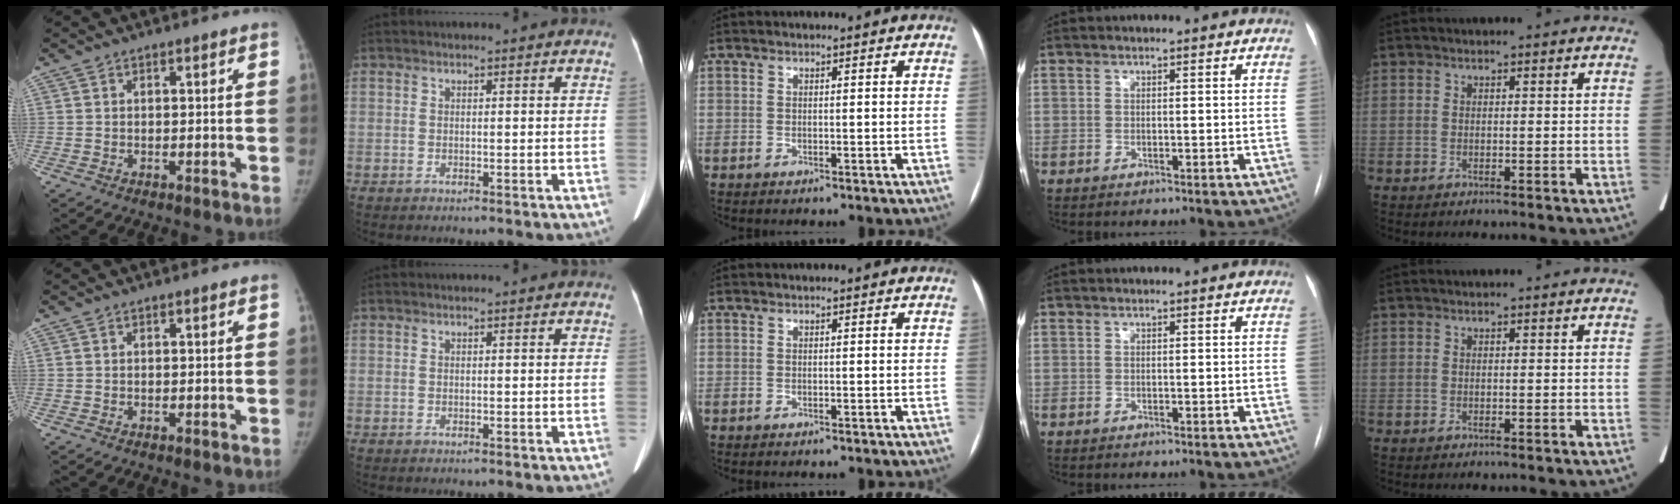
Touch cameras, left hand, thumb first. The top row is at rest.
{}